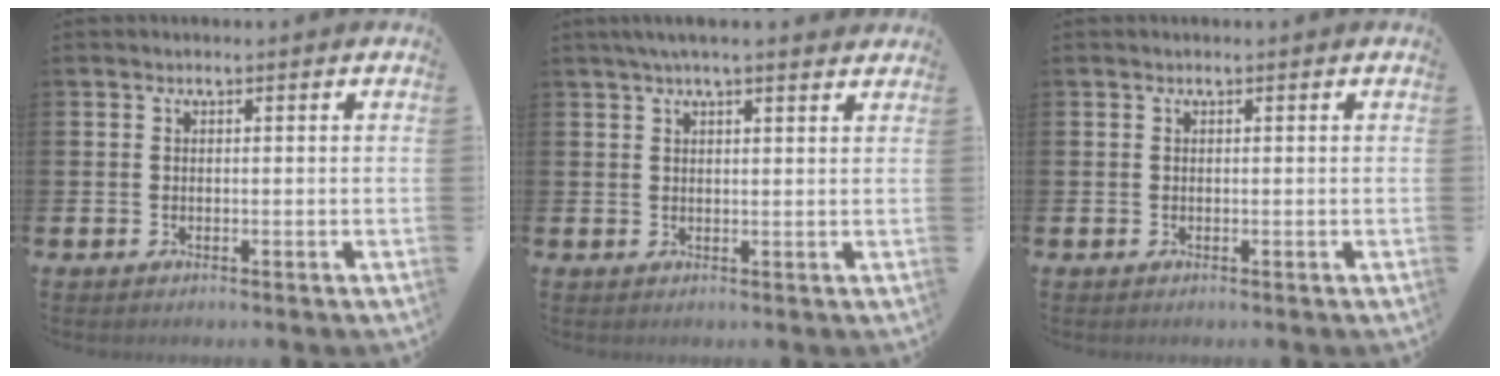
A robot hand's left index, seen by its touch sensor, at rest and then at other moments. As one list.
[{"total": 3.0, "force": [2.6, 0.2, 1.5], "torque": [-0.029, -0.004, 0.045]}, {"total": 0.0}]